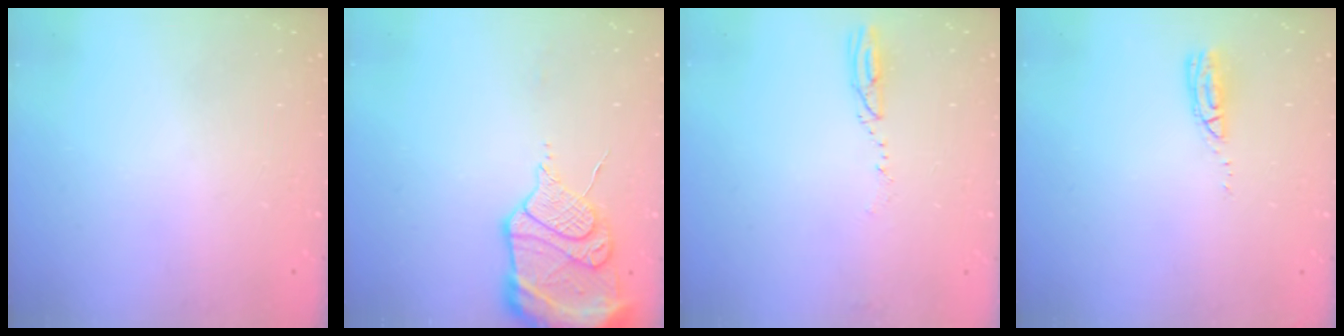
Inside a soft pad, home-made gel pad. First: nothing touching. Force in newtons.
{"total": 20.8, "press": 18.0, "slide": 10.6}
{"total": 3.7, "press": 3.6, "slide": 0.4}
{"total": 6.8, "press": 6.8, "slide": 0.4}